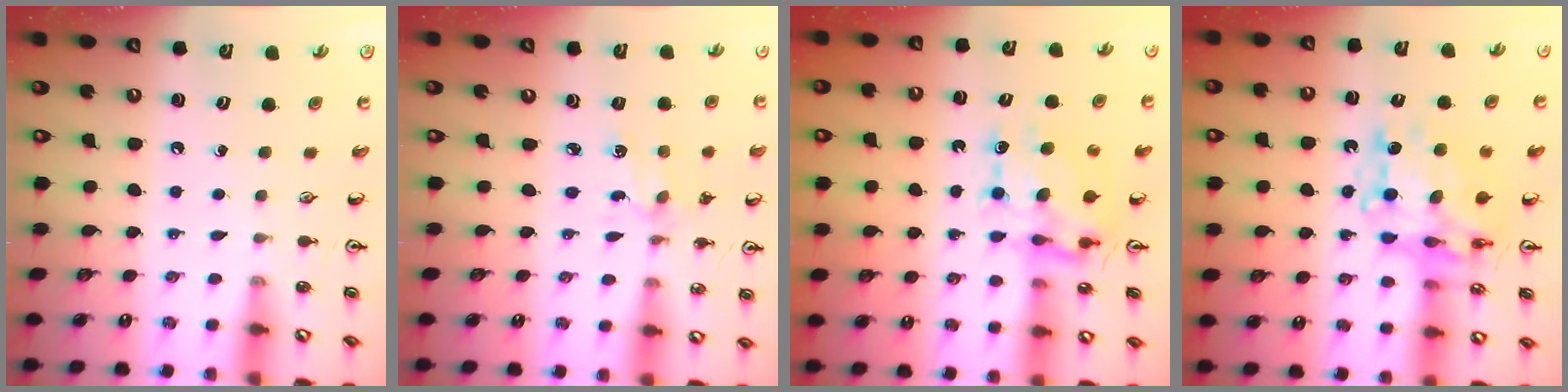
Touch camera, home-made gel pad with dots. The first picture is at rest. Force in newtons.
{"total": 2.2, "press": 2.2, "slide": 0.5}
{"total": 7.7, "press": 7.7, "slide": 0.6}
{"total": 12.3, "press": 12.2, "slide": 1.2}